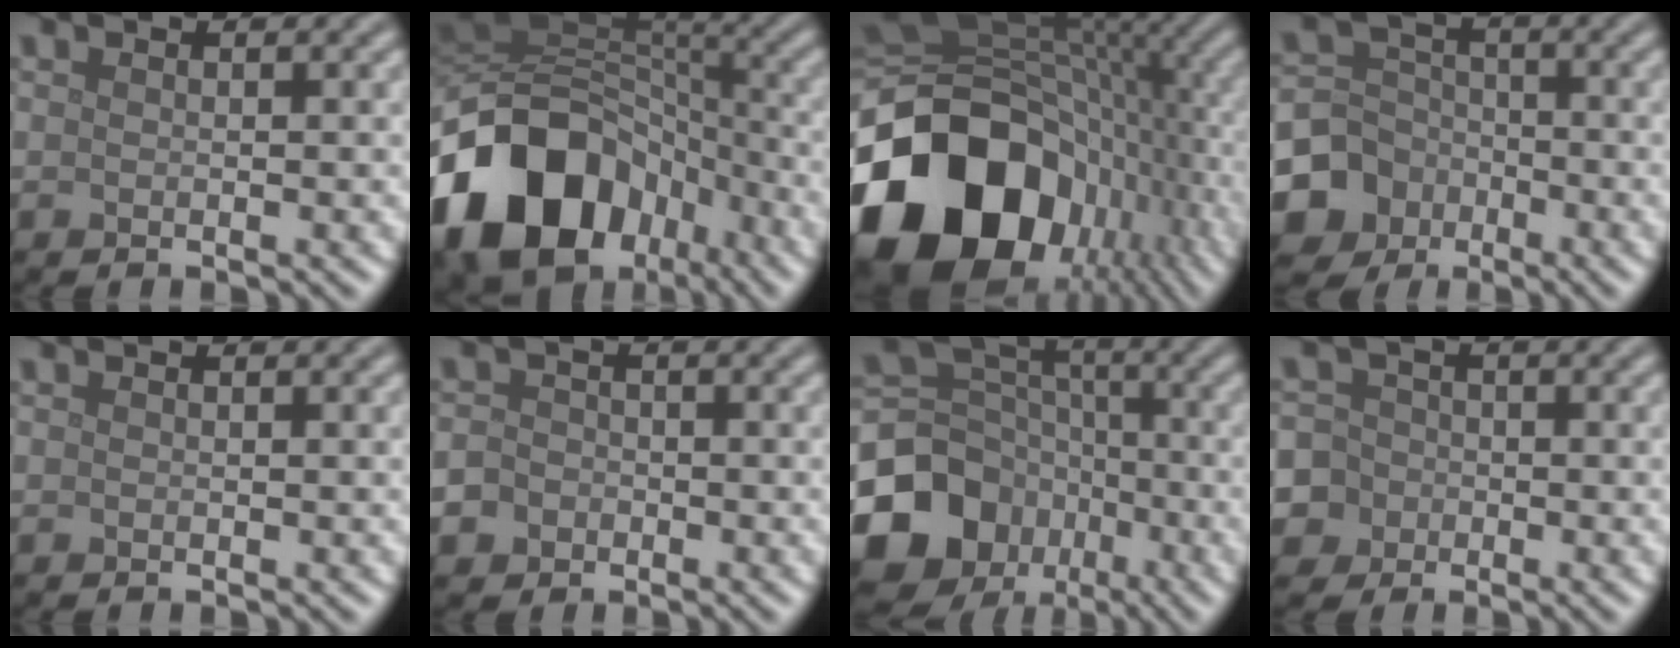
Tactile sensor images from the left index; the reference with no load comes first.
{"total": 16.4, "force": [-6.9, 11.6, 9.2], "torque": [-0.191, -0.011, -0.123]}
{"total": 19.6, "force": [-7.1, 14.0, 11.7], "torque": [-0.271, -0.040, -0.116]}
{"total": 7.7, "force": [-3.5, 6.7, 1.3], "torque": [-0.020, -0.012, -0.091]}
{"total": 0.0}
{"total": 4.1, "force": [-2.0, 3.4, 1.1], "torque": [-0.004, -0.005, -0.049]}
{"total": 14.8, "force": [-7.2, 11.9, 5.1], "torque": [-0.122, -0.027, -0.132]}
{"total": 8.1, "force": [-2.9, 7.4, 1.7], "torque": [-0.048, 0.001, -0.088]}